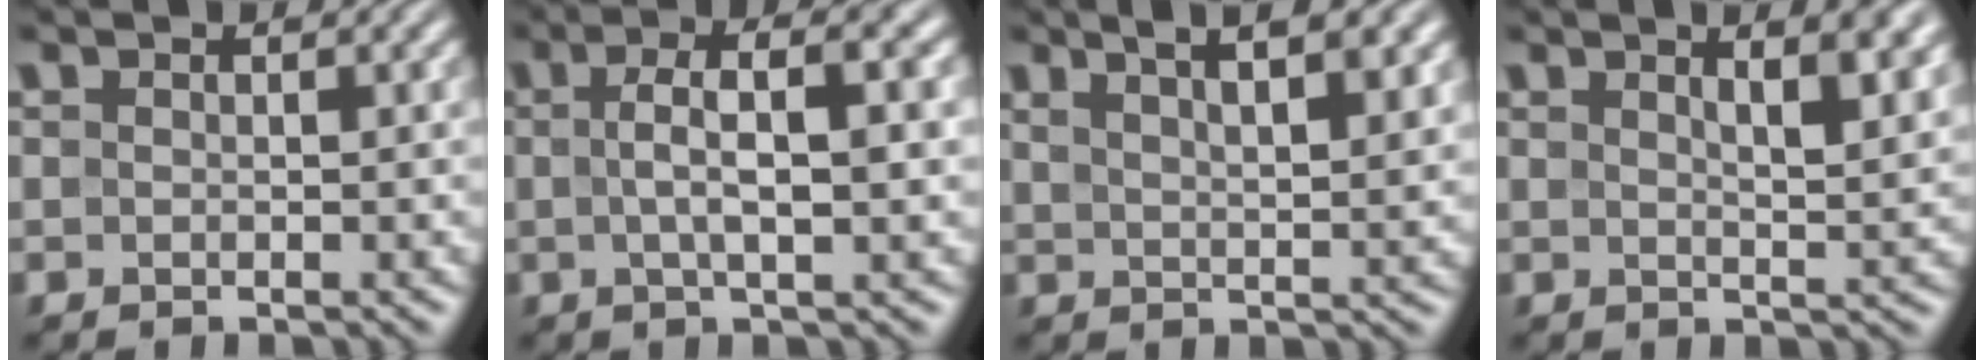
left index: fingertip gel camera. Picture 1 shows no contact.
{"total": 4.9, "force": [0.6, 1.2, 4.7], "torque": [-0.081, 0.011, 0.007]}
{"total": 5.9, "force": [3.8, 1.6, 4.3], "torque": [-0.046, 0.019, 0.045]}
{"total": 5.8, "force": [3.0, 1.8, 4.6], "torque": [-0.037, 0.018, 0.027]}